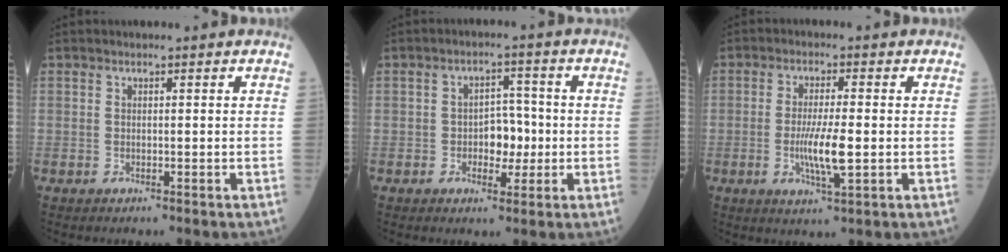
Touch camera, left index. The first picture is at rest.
{"total": 4.8, "force": [-0.8, 2.9, 3.7], "torque": [-0.052, 0.012, -0.013]}
{"total": 6.2, "force": [-1.0, 0.6, 6.1], "torque": [-0.121, -0.012, -0.019]}